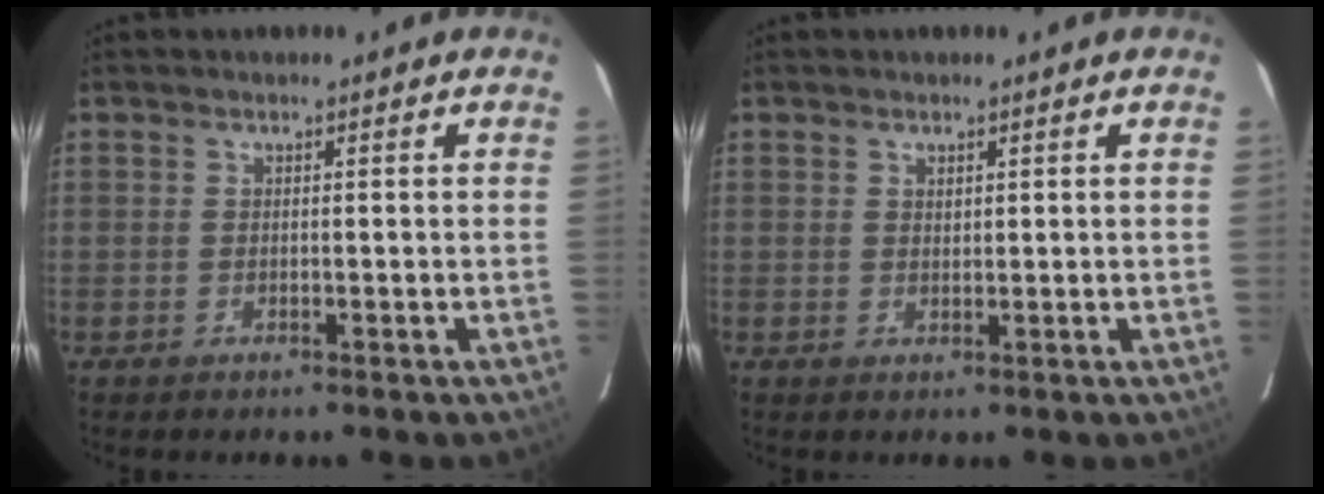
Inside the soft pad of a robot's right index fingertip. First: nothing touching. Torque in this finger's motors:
{"motor_torque": [-0.27, 0.17, -0.05, 0.00]}